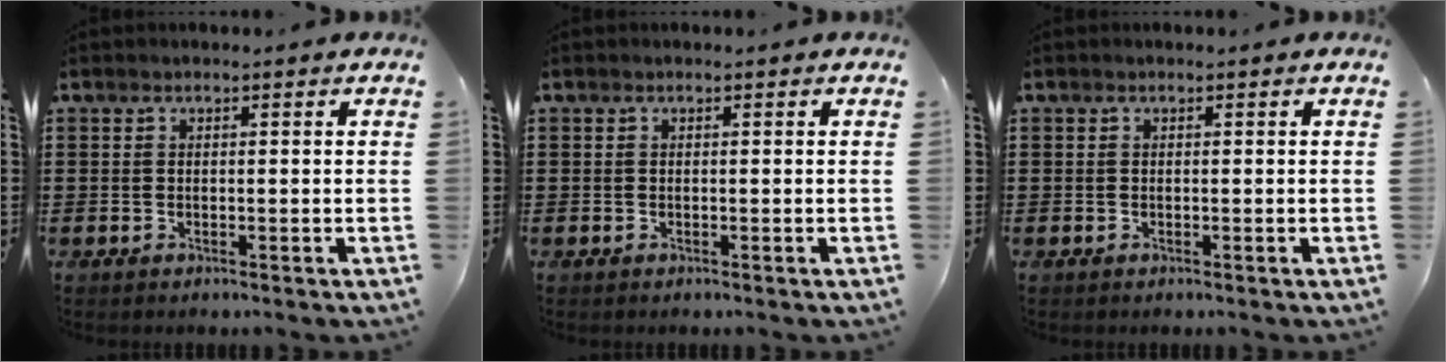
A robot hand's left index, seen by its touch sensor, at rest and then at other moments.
{"total": 0.0}
{"total": 0.0}